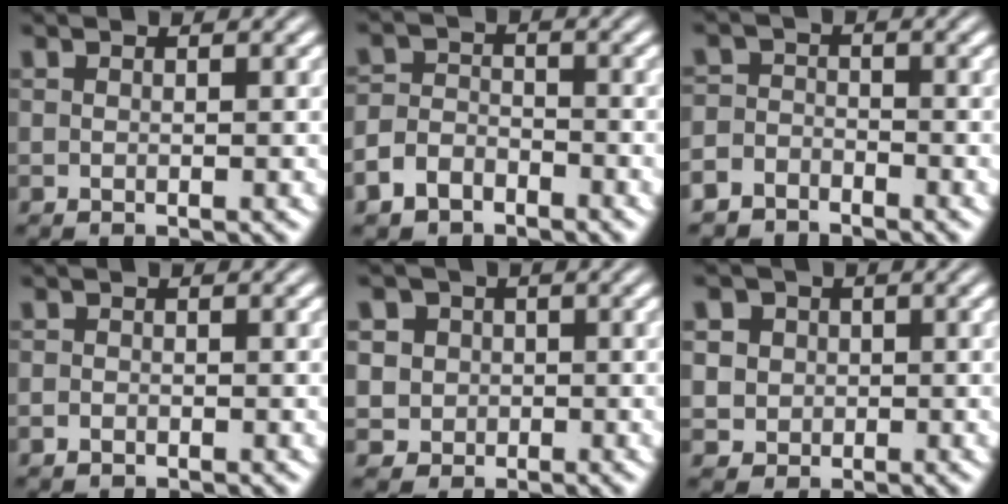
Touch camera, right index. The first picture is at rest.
{"total": 3.3, "force": [-2.7, 1.8, 0.5], "torque": [-0.002, -0.014, -0.043]}
{"total": 3.3, "force": [-3.1, 1.1, -0.3], "torque": [0.014, -0.017, -0.051]}
{"total": 0.8, "force": [-0.7, -0.4, -0.1], "torque": [0.006, -0.008, -0.008]}
{"total": 8.0, "force": [0.0, 7.5, 2.8], "torque": [-0.072, -0.029, 0.001]}
{"total": 6.7, "force": [0.5, 6.1, 2.6], "torque": [-0.062, -0.020, 0.011]}